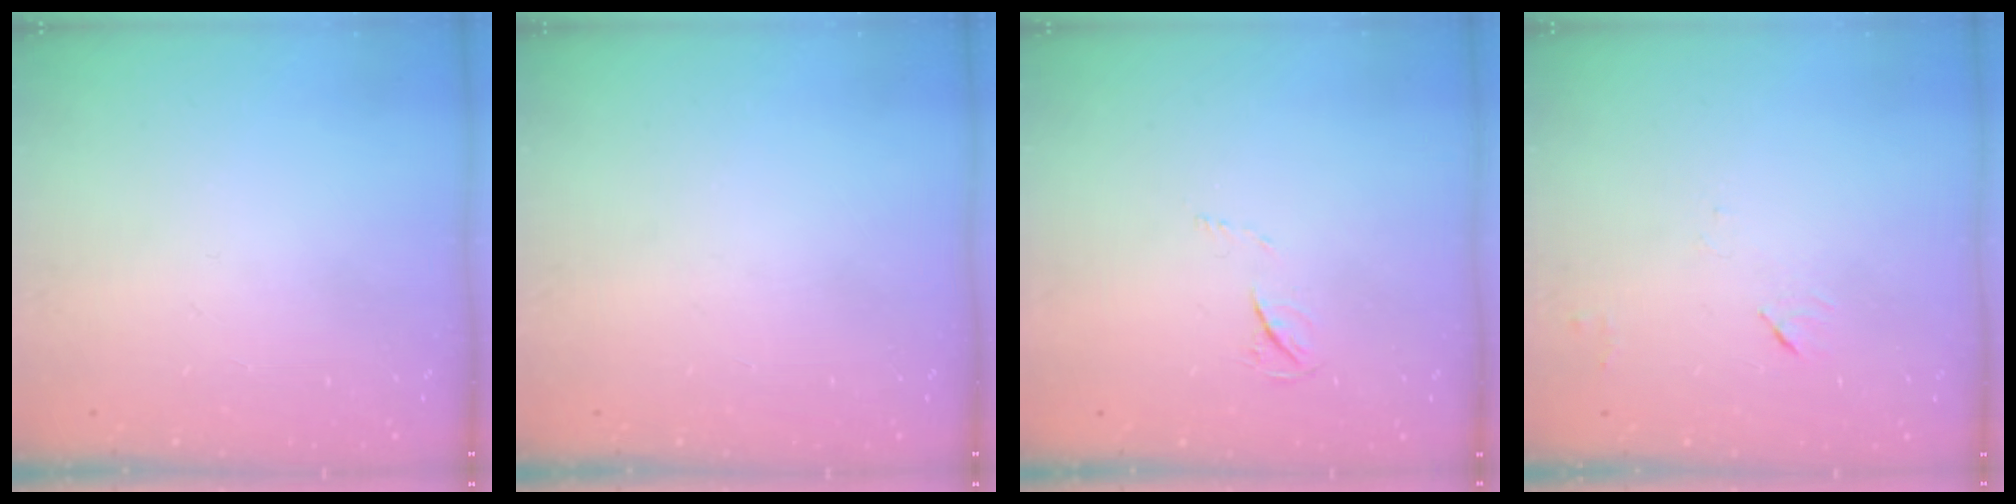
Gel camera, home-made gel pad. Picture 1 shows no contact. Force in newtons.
{"total": 0.0}
{"total": 3.3, "press": 3.2, "slide": 0.5}
{"total": 3.7, "press": 3.6, "slide": 0.5}